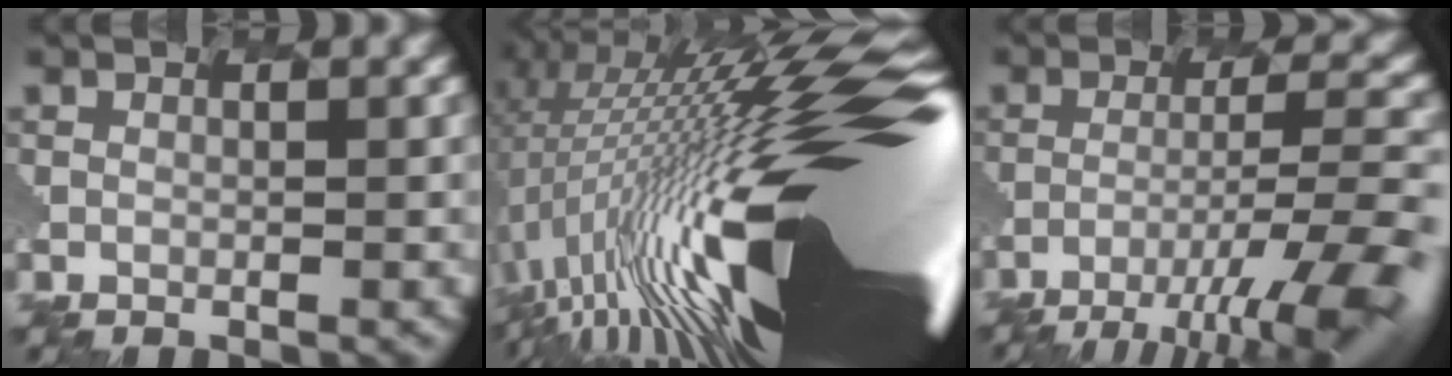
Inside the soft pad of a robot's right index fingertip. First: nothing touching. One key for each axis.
{"total": 19.4, "fx": 0.1, "fy": 4.3, "fz": 18.9, "tx": -0.314, "ty": 0.016, "tz": -0.008}
{"total": 10.9, "fx": -7.7, "fy": 1.7, "fz": 7.5, "tx": -0.144, "ty": -0.004, "tz": -0.112}